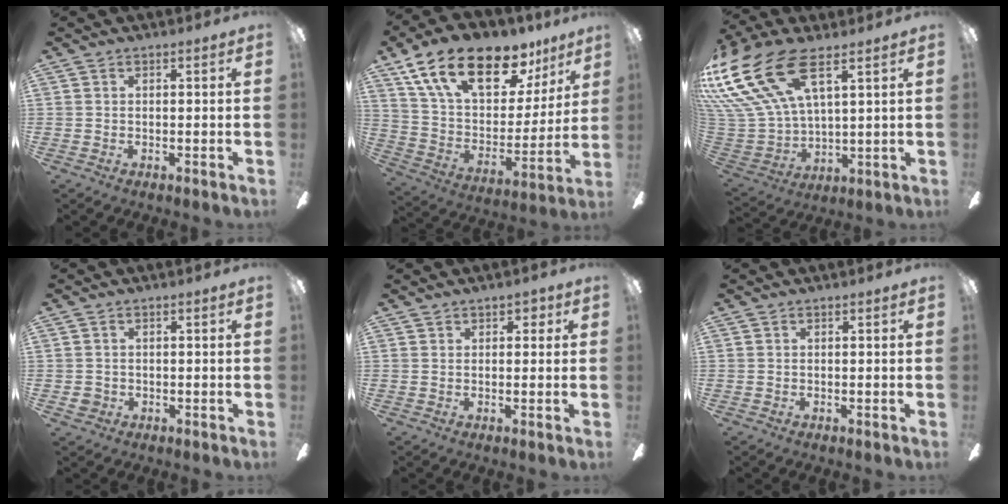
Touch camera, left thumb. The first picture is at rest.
{"total": 22.3, "force": [14.0, 11.1, 13.3], "torque": [-0.228, -0.074, 0.247]}
{"total": 22.1, "force": [12.7, 10.4, 14.9], "torque": [-0.348, -0.065, 0.231]}
{"total": 2.1, "force": [-0.1, 1.9, 0.7], "torque": [-0.013, 0.005, -0.004]}
{"total": 2.0, "force": [1.1, 1.5, 0.8], "torque": [0.001, 0.000, 0.016]}
{"total": 0.0}